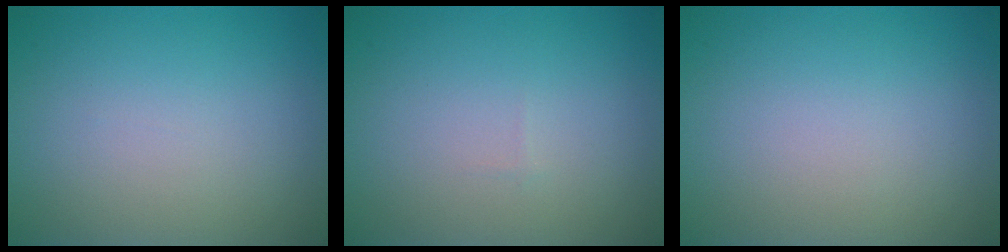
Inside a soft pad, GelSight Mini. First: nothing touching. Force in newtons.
{"total": 0.0}
{"total": 0.0}